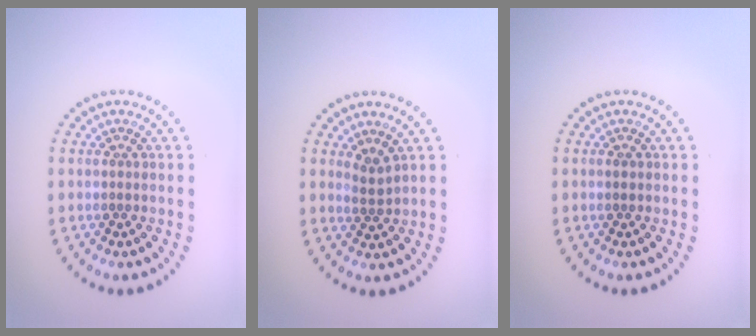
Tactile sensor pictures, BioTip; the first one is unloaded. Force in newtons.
{"total": 1.4, "press": 1.0, "slide": 0.9}
{"total": 0.8, "press": 0.8, "slide": 0.1}